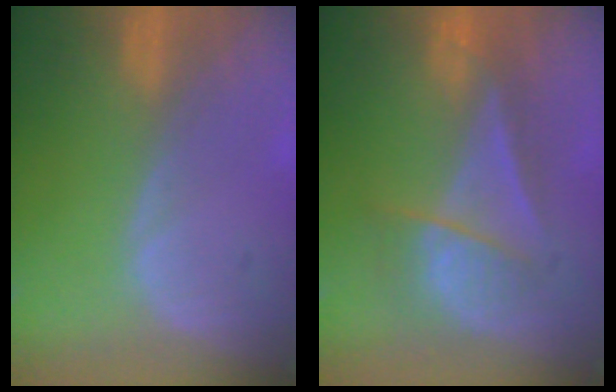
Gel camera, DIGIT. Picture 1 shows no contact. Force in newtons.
{"total": 7.1, "press": 6.1, "slide": 3.6}